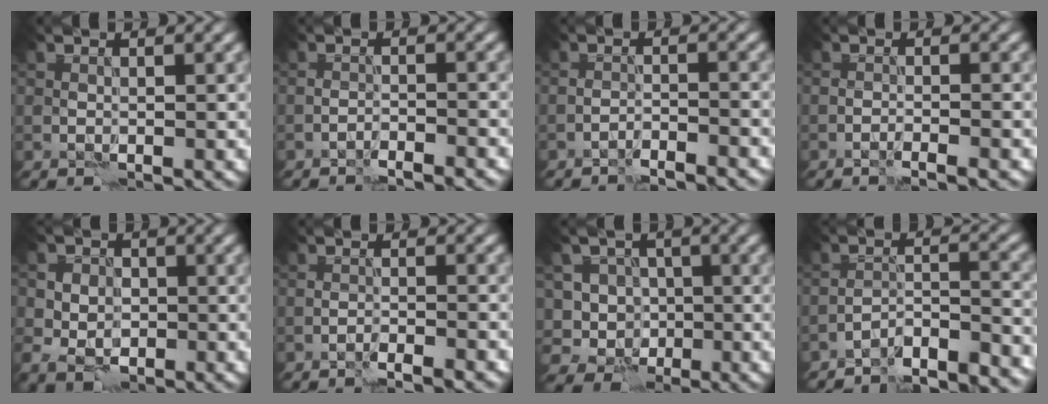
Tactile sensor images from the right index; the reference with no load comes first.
{"total": 2.2, "force": [-2.2, -0.3, 0.3], "torque": [0.001, 0.005, -0.039]}
{"total": 2.6, "force": [-2.6, -0.3, 0.5], "torque": [-0.001, 0.005, -0.046]}
{"total": 1.6, "force": [-1.4, -0.4, 0.8], "torque": [-0.011, 0.004, -0.029]}
{"total": 4.5, "force": [-0.2, 3.9, 2.1], "torque": [-0.019, 0.018, -0.031]}
{"total": 1.9, "force": [-1.7, -0.4, 0.6], "torque": [-0.010, 0.005, -0.034]}
{"total": 5.4, "force": [-1.2, 5.0, 1.5], "torque": [-0.006, 0.019, -0.049]}
{"total": 7.5, "force": [-6.9, 1.1, 2.7], "torque": [-0.035, -0.001, -0.114]}